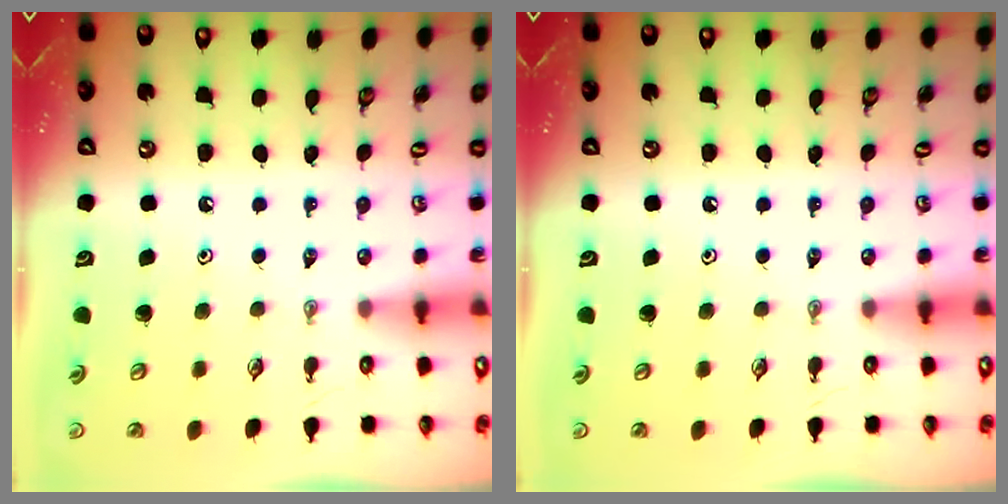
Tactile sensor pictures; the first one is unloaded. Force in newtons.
{"total": 0.0}